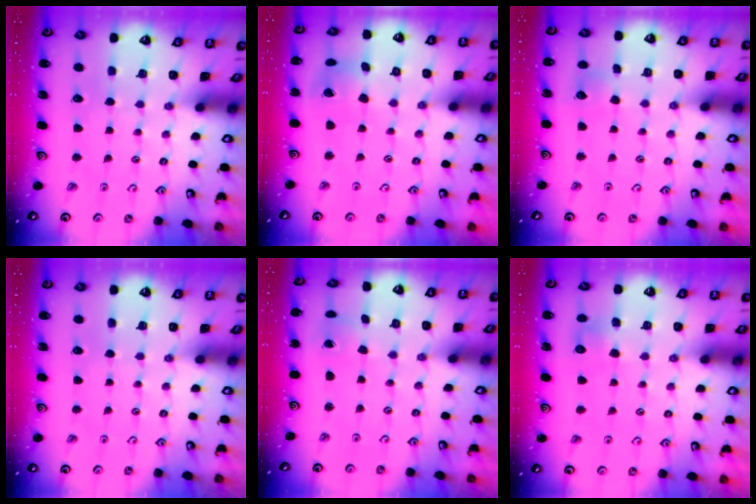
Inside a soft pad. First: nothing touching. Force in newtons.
{"total": 6.7, "press": 6.6, "slide": 0.9}
{"total": 5.9, "press": 5.9, "slide": 0.4}
{"total": 0.0}
{"total": 0.5, "press": 0.5, "slide": 0.1}
{"total": 6.2, "press": 6.2, "slide": 0.9}